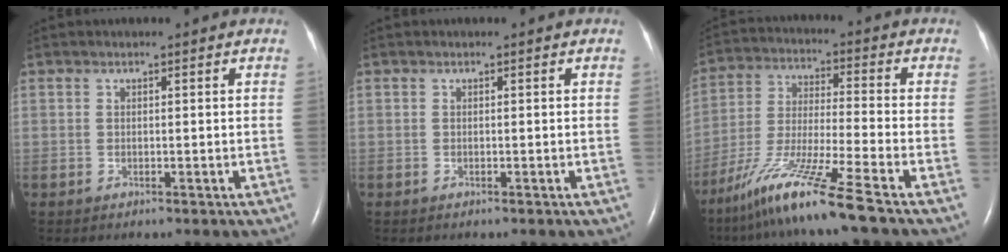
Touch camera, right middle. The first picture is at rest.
{"total": 0.0}
{"total": 13.7, "force": [-9.6, -1.6, 9.6], "torque": [-0.194, -0.038, -0.178]}